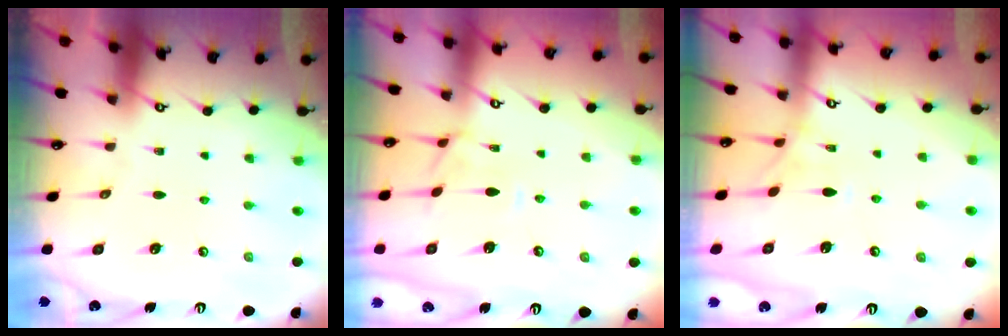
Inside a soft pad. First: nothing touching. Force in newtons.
{"total": 2.2, "press": 2.1, "slide": 0.5}
{"total": 1.6, "press": 1.3, "slide": 0.9}